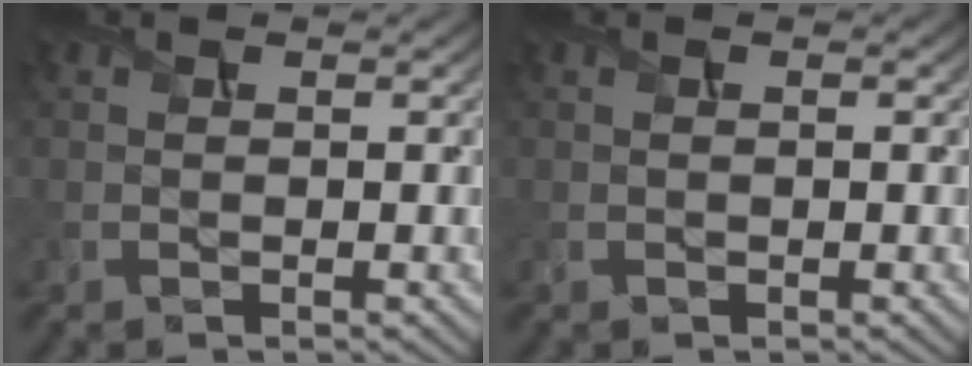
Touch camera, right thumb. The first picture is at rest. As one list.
[{"total": 0.0}]